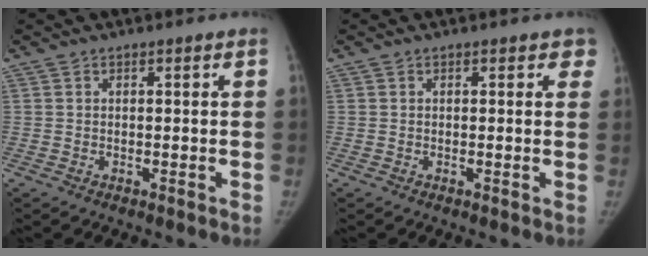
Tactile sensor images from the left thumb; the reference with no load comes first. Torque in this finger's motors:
{"motor_torque": [-0.27, -0.04, 0.68, 0.04, 0.01]}